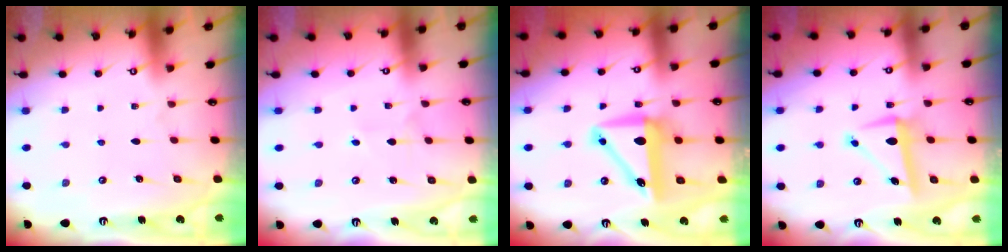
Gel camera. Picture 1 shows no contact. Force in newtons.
{"total": 2.3, "press": 2.3, "slide": 0.2}
{"total": 10.7, "press": 10.5, "slide": 2.4}
{"total": 7.6, "press": 7.5, "slide": 1.2}